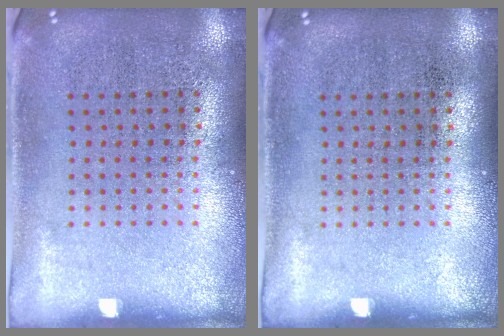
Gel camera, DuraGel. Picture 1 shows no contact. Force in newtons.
{"total": 0.0}